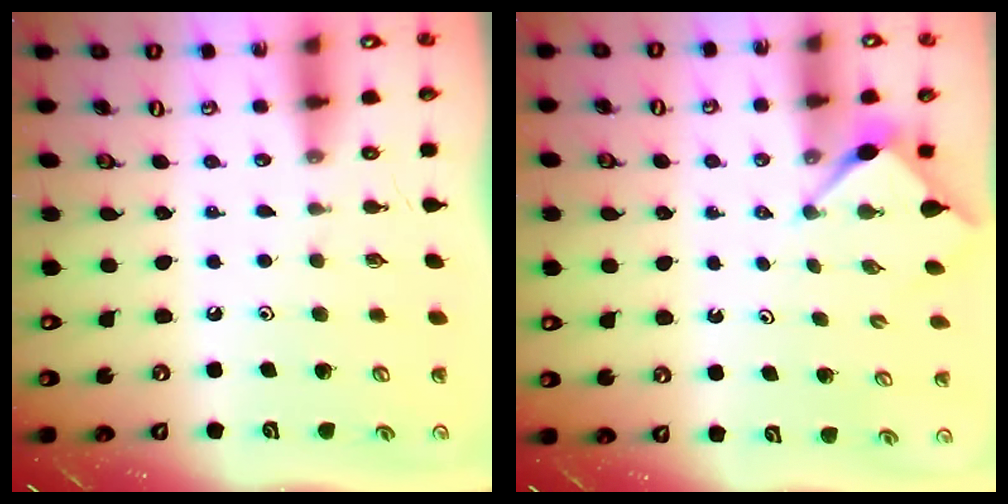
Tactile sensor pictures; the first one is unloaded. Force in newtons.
{"total": 2.6, "press": 2.6, "slide": 0.4}